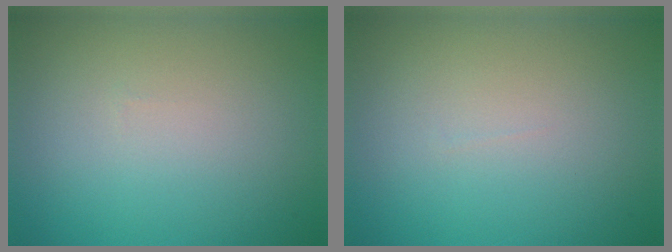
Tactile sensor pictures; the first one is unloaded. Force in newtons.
{"total": 0.0}